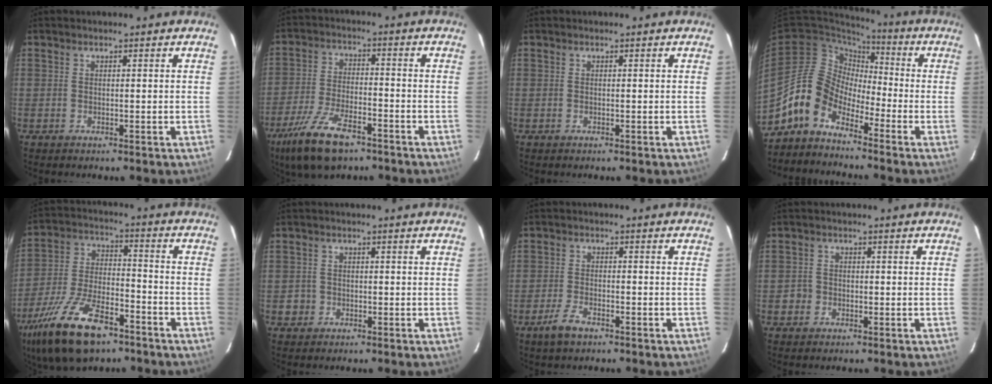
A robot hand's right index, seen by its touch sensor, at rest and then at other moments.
{"total": 13.1, "force": [-8.8, 5.0, 8.4], "torque": [-0.191, -0.023, -0.164]}
{"total": 0.0}
{"total": 9.8, "force": [-6.8, 6.0, 3.6], "torque": [-0.071, 0.034, -0.146]}
{"total": 20.1, "force": [-13.0, 8.4, 12.8], "torque": [-0.267, -0.025, -0.230]}
{"total": 2.3, "force": [-0.8, 2.2, 0.1], "torque": [-0.002, 0.011, -0.011]}
{"total": 4.5, "force": [-3.1, 1.8, 2.6], "torque": [-0.069, -0.003, -0.060]}
{"total": 2.4, "force": [-1.1, 2.1, 0.4], "torque": [-0.009, 0.004, -0.019]}